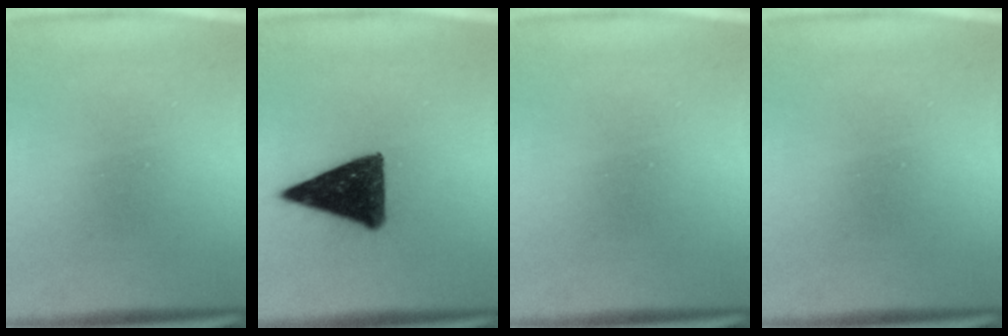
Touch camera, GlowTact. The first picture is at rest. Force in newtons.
{"total": 11.5}
{"total": 0.0}
{"total": 0.0}